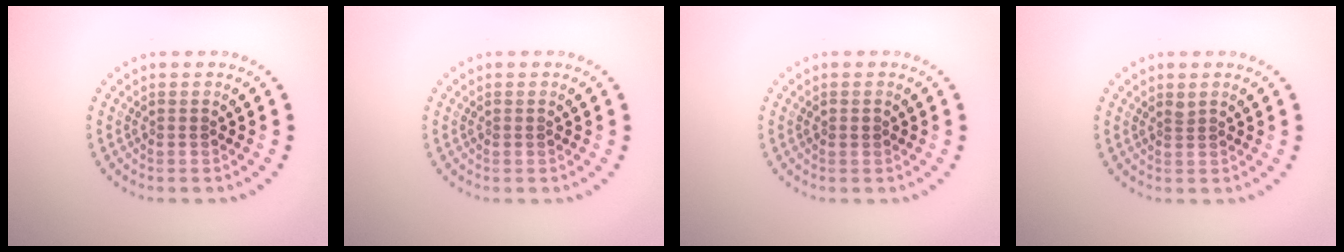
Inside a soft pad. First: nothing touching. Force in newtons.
{"total": 0.0}
{"total": 0.6, "press": 0.6, "slide": 0.2}
{"total": 0.6, "press": 0.4, "slide": 0.5}